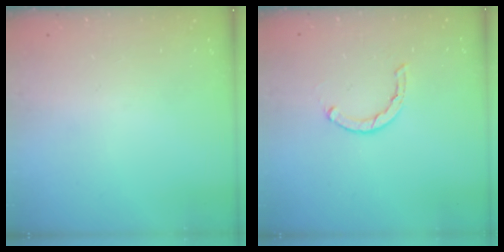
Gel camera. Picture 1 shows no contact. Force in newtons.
{"total": 1.7, "press": 1.6, "slide": 0.3}